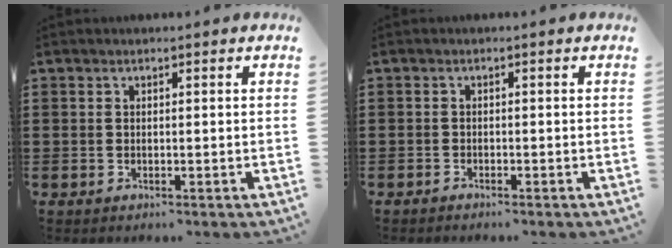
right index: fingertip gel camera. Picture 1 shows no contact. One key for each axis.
{"total": 0.8, "fx": -0.8, "fy": 0.1, "fz": 0.0, "tx": -0.002, "ty": 0.001, "tz": -0.017}